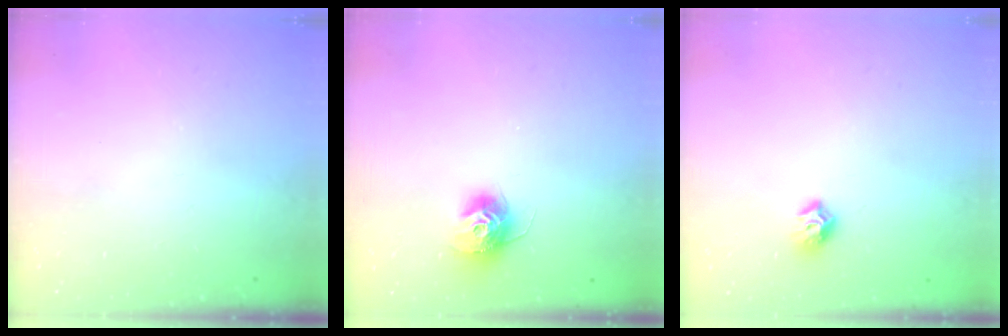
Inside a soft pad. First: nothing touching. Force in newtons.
{"total": 11.5, "press": 11.4, "slide": 0.8}
{"total": 8.2, "press": 8.1, "slide": 1.0}